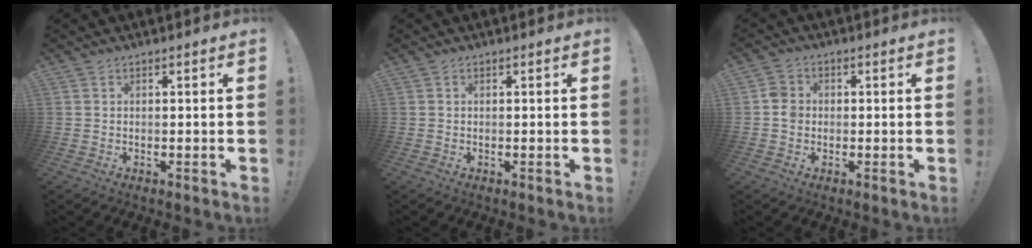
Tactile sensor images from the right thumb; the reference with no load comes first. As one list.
[{"total": 0.0}, {"total": 4.5, "force": [-0.6, 3.9, 2.1], "torque": [-0.030, 0.013, -0.009]}]